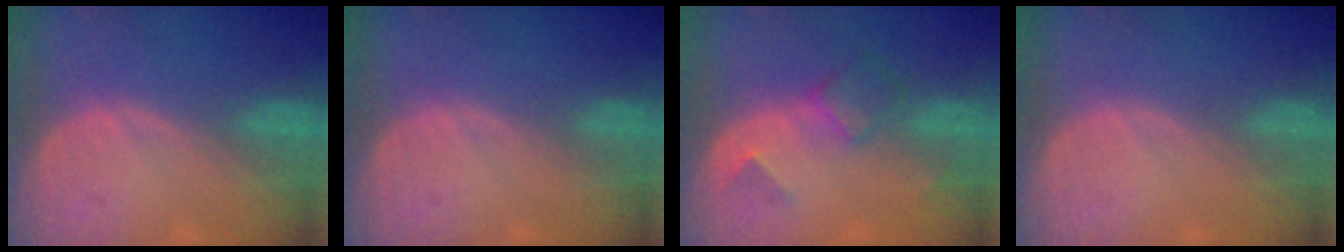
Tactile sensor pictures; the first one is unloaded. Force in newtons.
{"total": 0.0}
{"total": 4.8, "press": 4.6, "slide": 1.4}
{"total": 0.0}